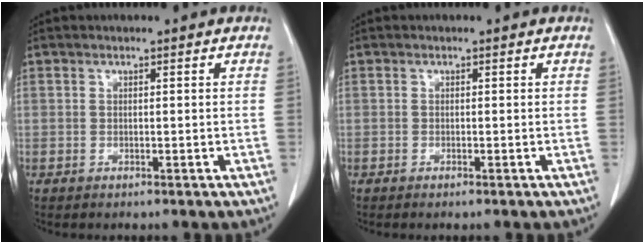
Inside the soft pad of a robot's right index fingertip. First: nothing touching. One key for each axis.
{"total": 0.5, "fx": -0.4, "fy": -0.1, "fz": 0.4, "tx": -0.008, "ty": 0.000, "tz": -0.006}